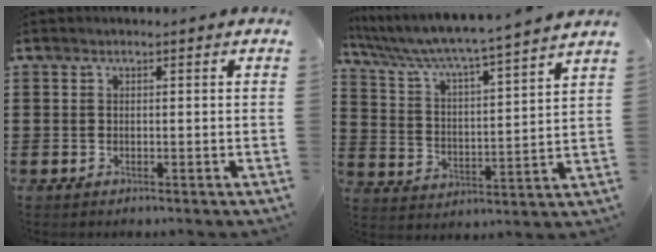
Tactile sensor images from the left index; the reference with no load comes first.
{"total": 5.2, "force": [4.6, -0.8, 2.3], "torque": [-0.068, -0.043, 0.068]}